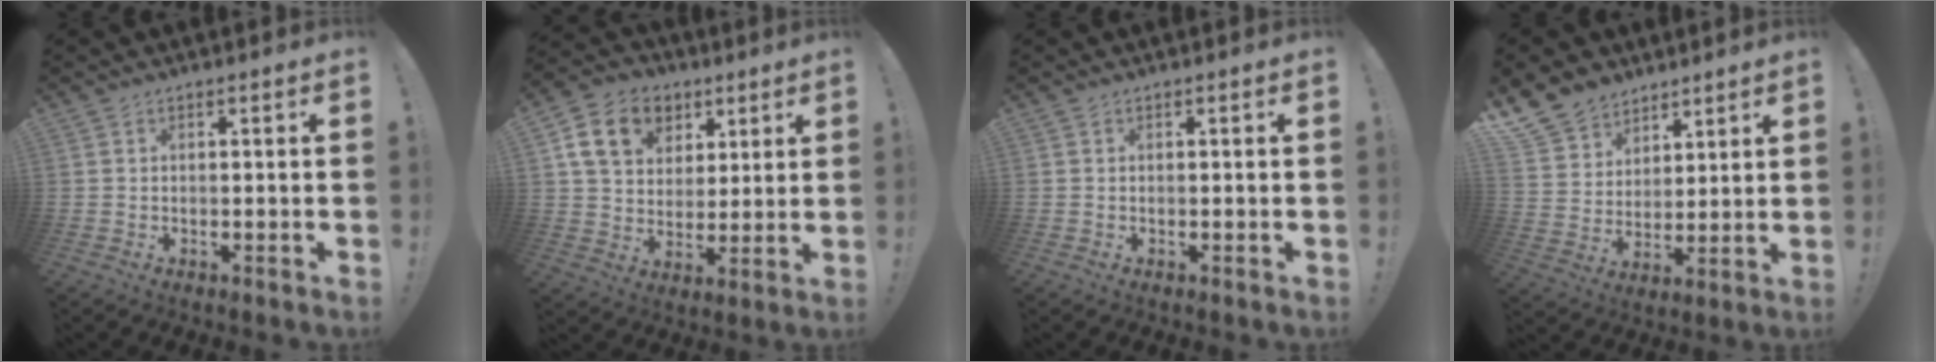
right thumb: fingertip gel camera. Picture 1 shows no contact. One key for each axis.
{"total": 15.4, "fx": 6.7, "fy": 11.7, "fz": 7.4, "tx": -0.104, "ty": -0.024, "tz": 0.131}
{"total": 0.0}
{"total": 10.8, "fx": 7.7, "fy": 7.4, "fz": 1.8, "tx": -0.038, "ty": -0.061, "tz": 0.155}